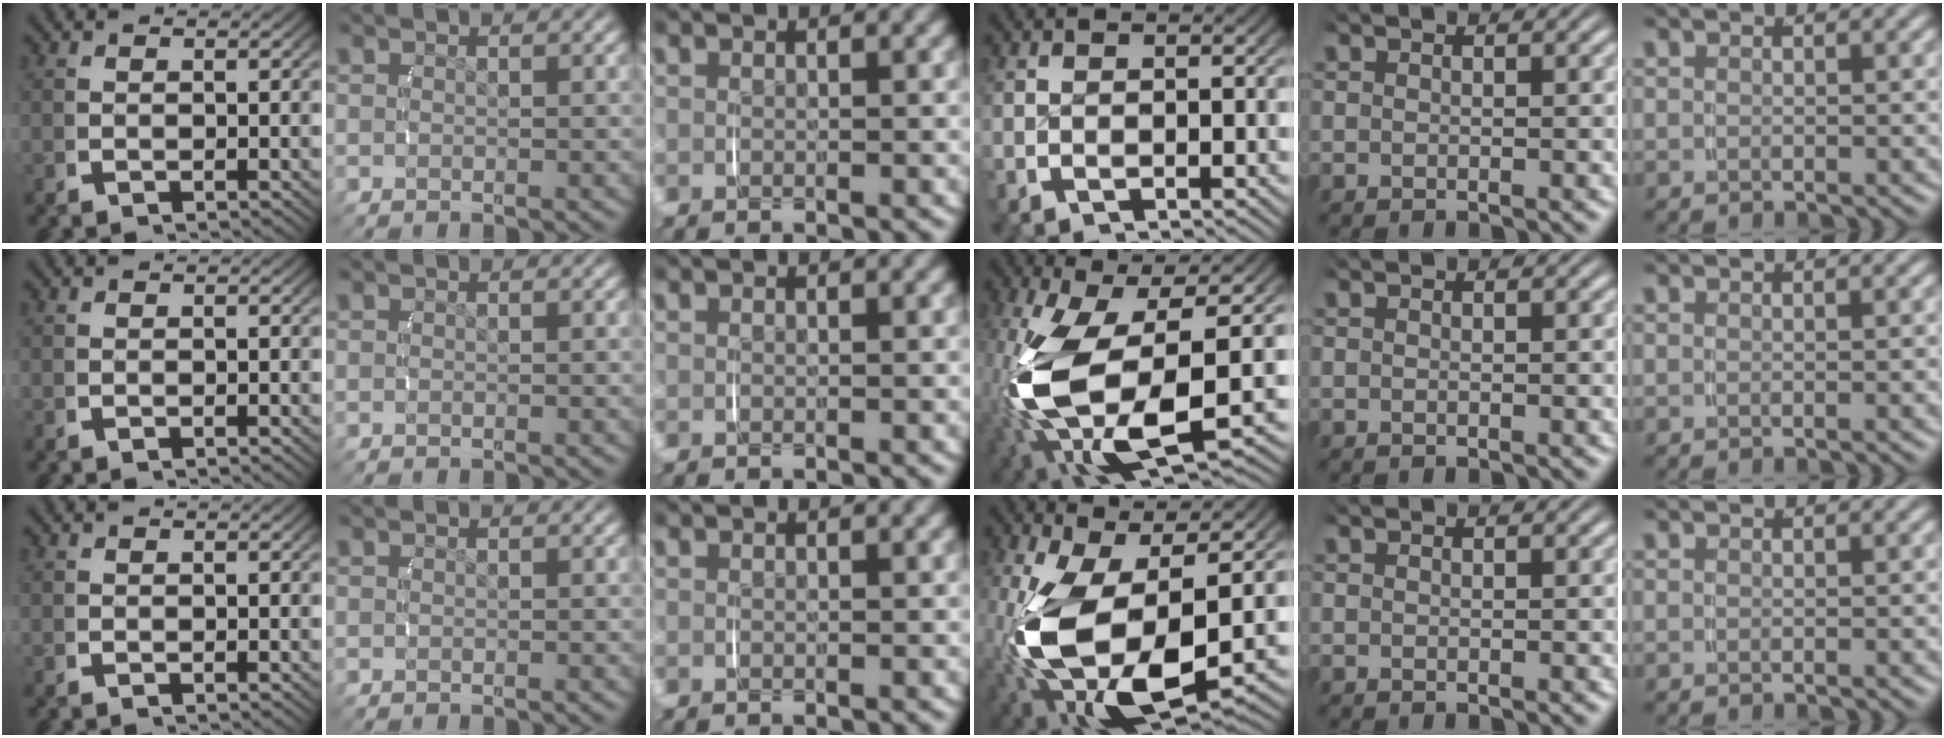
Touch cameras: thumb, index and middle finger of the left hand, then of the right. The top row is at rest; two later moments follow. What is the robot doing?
{"motion": "lift_and_place", "object": "camera"}